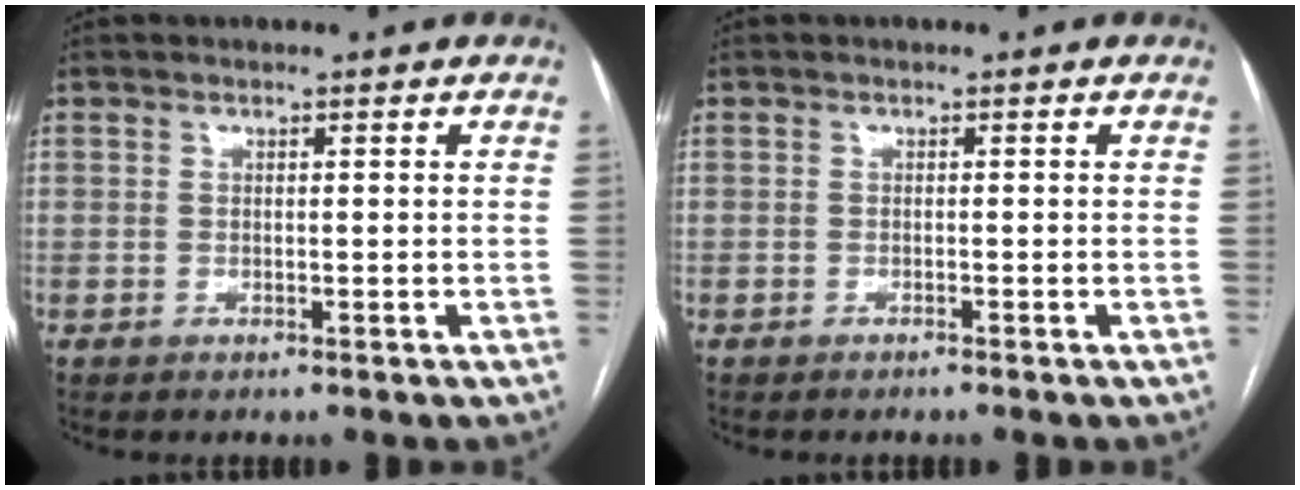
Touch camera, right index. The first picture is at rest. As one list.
[{"total": 0.6, "force": [-0.5, -0.1, 0.2], "torque": [-0.004, 0.000, -0.010]}]